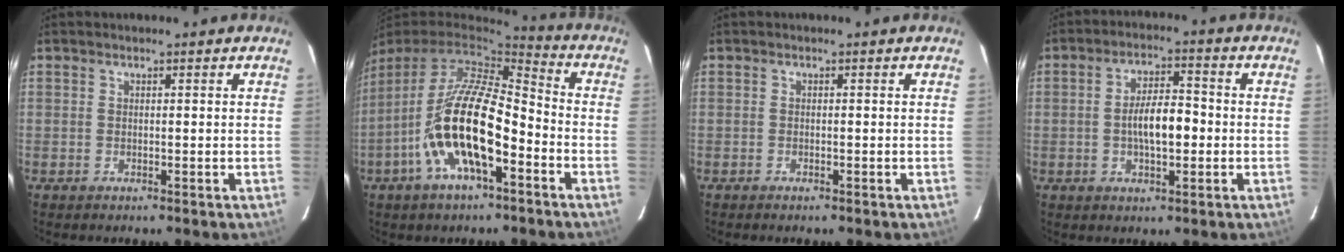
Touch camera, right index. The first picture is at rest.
{"total": 17.5, "force": [-6.8, 6.0, 14.9], "torque": [-0.282, -0.017, -0.129]}
{"total": 0.6, "force": [-0.5, 0.1, 0.2], "torque": [-0.003, 0.000, -0.009]}
{"total": 7.4, "force": [-1.0, 2.8, 6.7], "torque": [-0.122, 0.008, -0.012]}